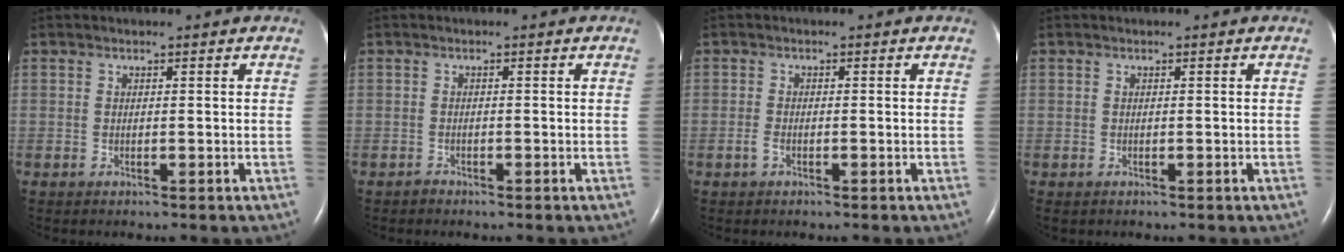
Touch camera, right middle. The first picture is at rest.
{"total": 0.6, "force": [-0.6, 0.2, 0.0], "torque": [-0.002, -0.001, -0.012]}
{"total": 1.0, "force": [-0.5, 0.5, 0.7], "torque": [-0.019, 0.000, -0.011]}
{"total": 0.0}